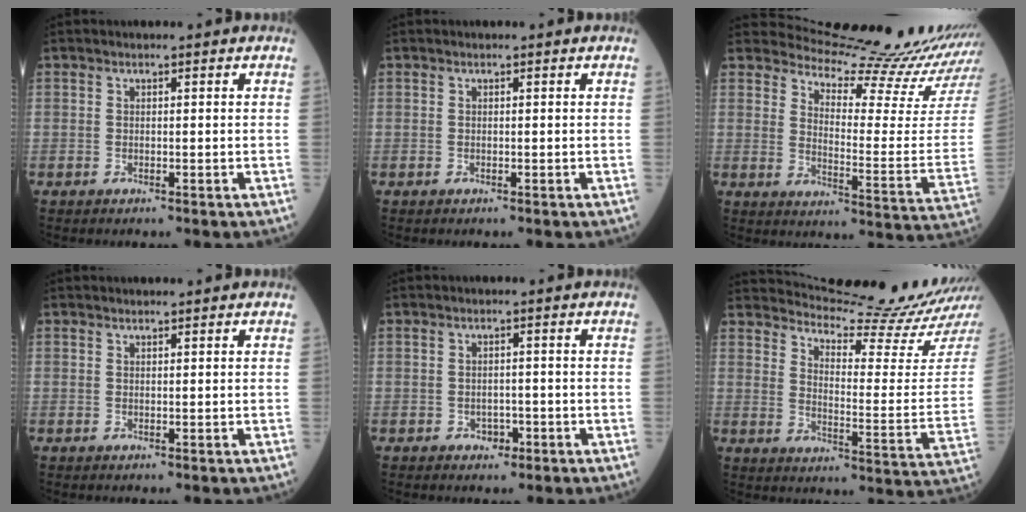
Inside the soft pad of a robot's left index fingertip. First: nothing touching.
{"total": 0.0}
{"total": 17.9, "force": [17.6, -1.7, 2.2], "torque": [-0.042, -0.133, 0.221]}
{"total": 1.3, "force": [1.2, 0.1, 0.3], "torque": [-0.007, 0.010, 0.020]}
{"total": 1.8, "force": [-0.9, 1.3, 0.7], "torque": [-0.010, 0.004, -0.010]}
{"total": 17.3, "force": [16.7, -2.5, 3.7], "torque": [-0.070, -0.117, 0.220]}